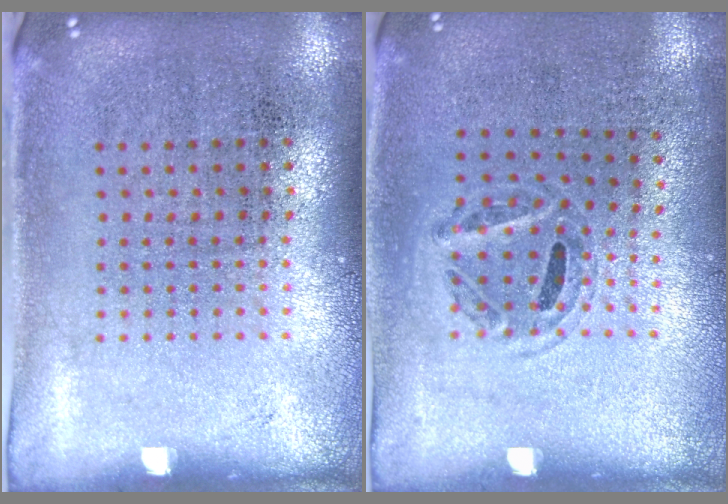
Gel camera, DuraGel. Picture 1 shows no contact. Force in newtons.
{"total": 1.0, "press": 0.7, "slide": 0.7}